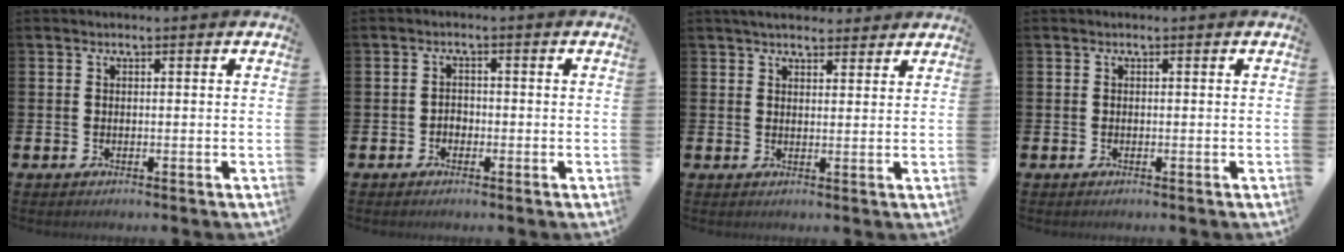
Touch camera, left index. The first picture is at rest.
{"total": 1.5, "force": [-0.9, 1.2, 0.3], "torque": [-0.007, 0.003, -0.021]}
{"total": 3.9, "force": [3.7, 1.0, 0.7], "torque": [-0.016, -0.010, 0.068]}
{"total": 0.0}